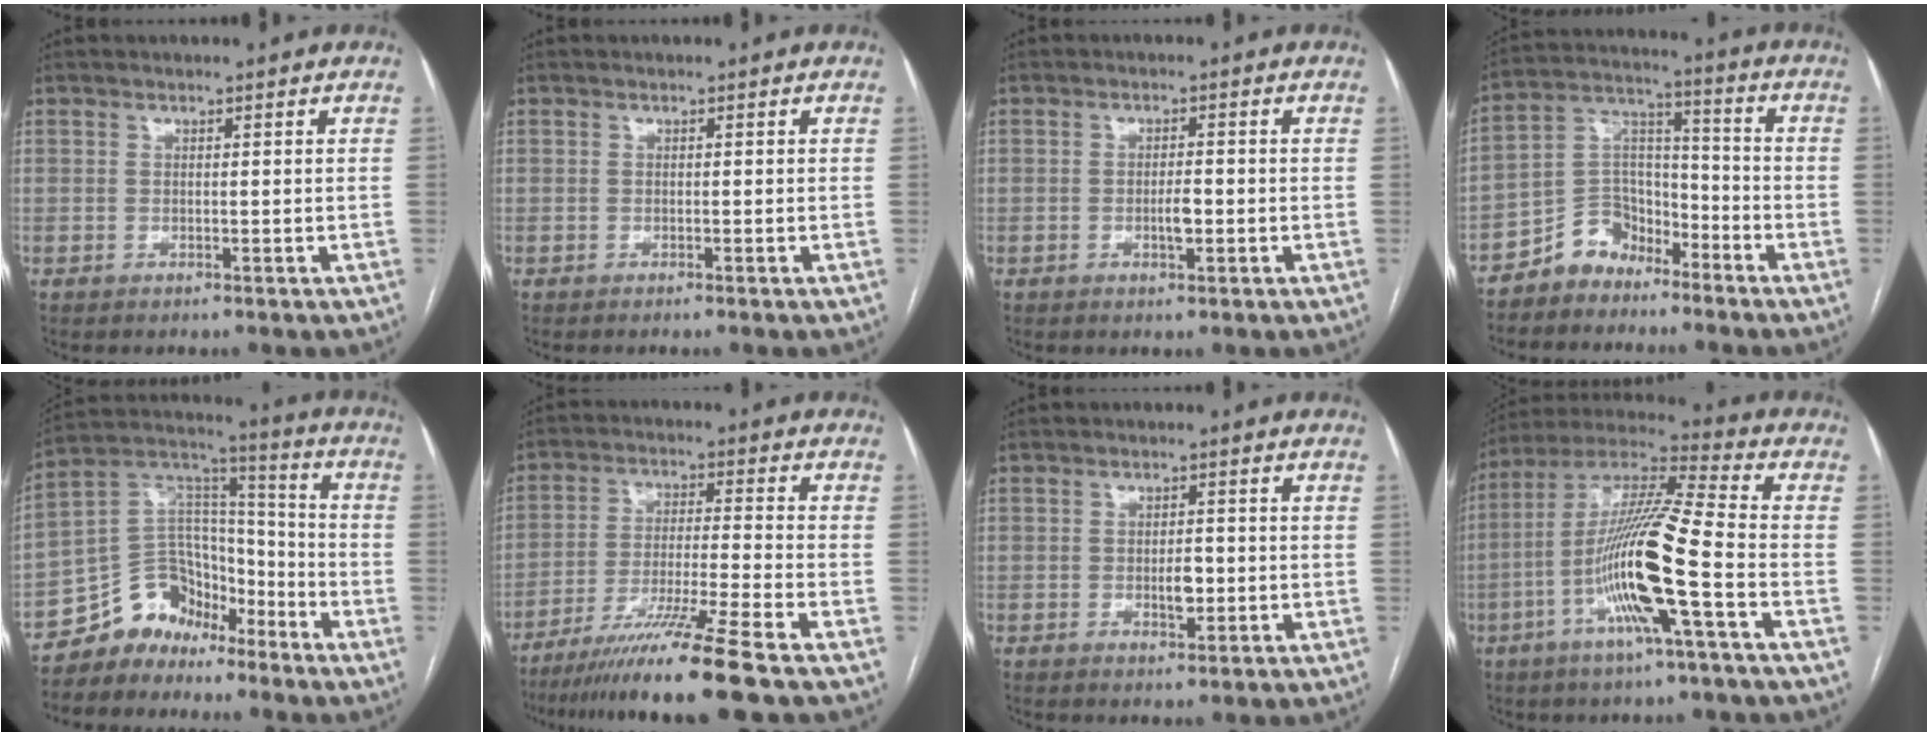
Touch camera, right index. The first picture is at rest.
{"total": 0.0}
{"total": 2.5, "force": [-0.6, 0.7, 2.4], "torque": [-0.043, 0.001, -0.008]}
{"total": 8.2, "force": [-6.3, 5.0, 1.5], "torque": [-0.026, 0.041, -0.121]}
{"total": 11.0, "force": [-8.7, 6.6, 1.7], "torque": [-0.032, 0.080, -0.160]}
{"total": 13.1, "force": [-10.0, -2.5, 8.1], "torque": [-0.136, -0.038, -0.169]}
{"total": 3.2, "force": [-0.6, 1.4, 2.9], "torque": [-0.044, 0.001, -0.005]}
{"total": 17.0, "force": [-5.1, 0.0, 16.2], "torque": [-0.320, -0.002, -0.104]}